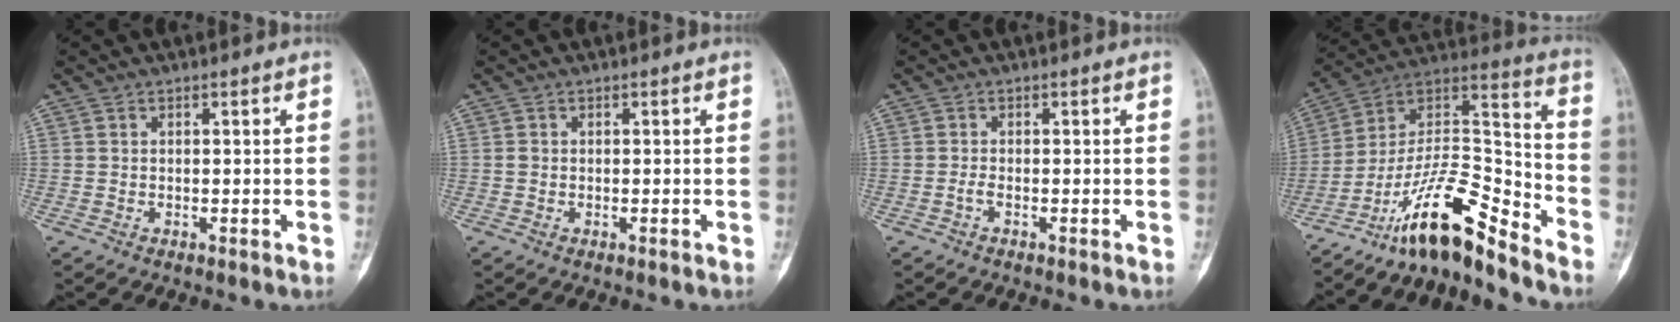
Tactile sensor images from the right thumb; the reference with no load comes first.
{"total": 0.7, "force": [-0.2, 0.5, 0.5], "torque": [-0.009, 0.001, -0.004]}
{"total": 0.8, "force": [-0.4, 0.1, 0.7], "torque": [-0.016, 0.000, -0.010]}
{"total": 16.9, "force": [-13.0, 4.0, 9.9], "torque": [-0.152, 0.121, -0.234]}